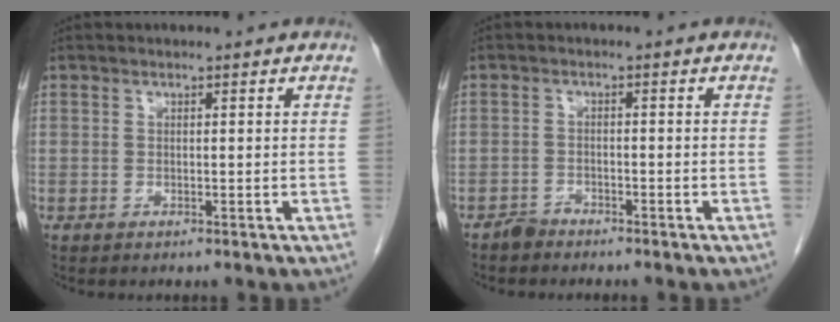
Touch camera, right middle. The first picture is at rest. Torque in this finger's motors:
{"motor_torque": [-0.39, -0.29, -0.07, -0.02]}